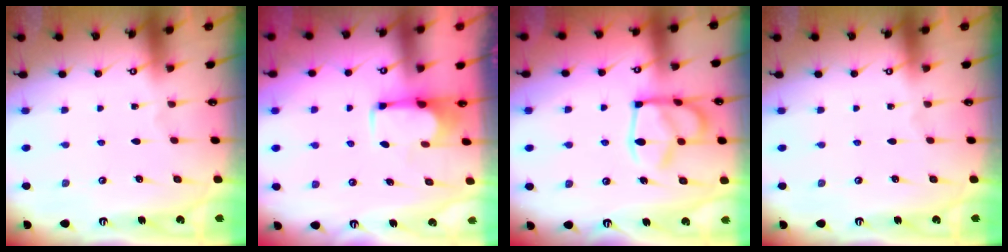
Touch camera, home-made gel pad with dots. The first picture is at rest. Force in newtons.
{"total": 1.8, "press": 1.6, "slide": 0.7}
{"total": 15.2, "press": 15.1, "slide": 1.6}
{"total": 0.0}